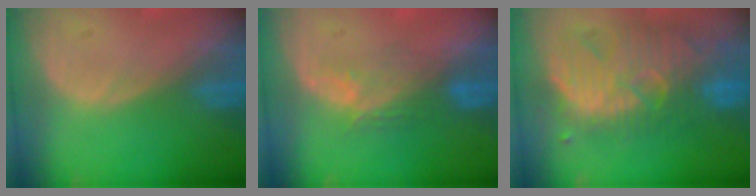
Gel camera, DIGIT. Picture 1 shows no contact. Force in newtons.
{"total": 4.5, "press": 4.3, "slide": 1.5}
{"total": 11.2, "press": 10.7, "slide": 3.4}